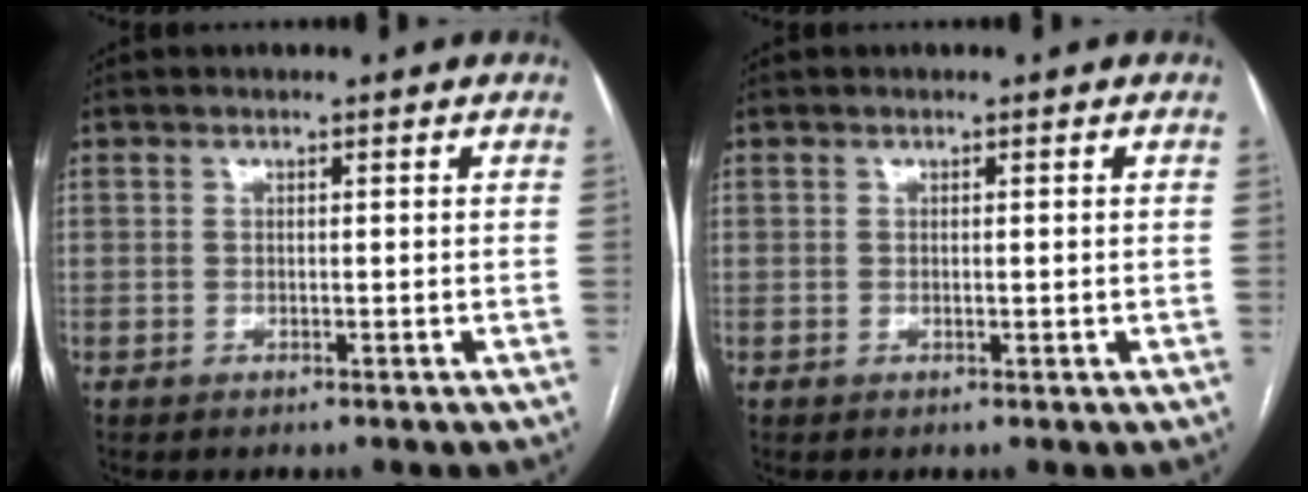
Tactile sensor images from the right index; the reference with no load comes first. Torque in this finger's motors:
{"motor_torque": [-0.21, 0.27, 0.04, 0.01]}